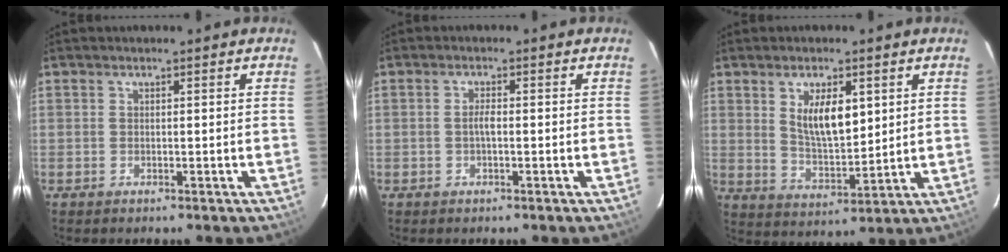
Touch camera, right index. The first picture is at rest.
{"total": 1.6, "force": [-0.3, 0.4, 1.6], "torque": [-0.030, 0.003, -0.008]}
{"total": 7.9, "force": [3.3, 2.9, 6.6], "torque": [-0.115, -0.007, 0.071]}